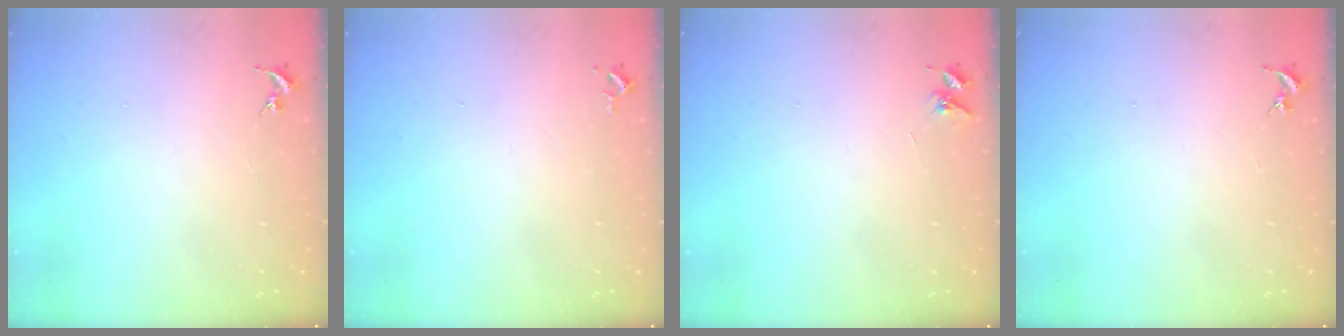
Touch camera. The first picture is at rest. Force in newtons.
{"total": 2.6, "press": 2.6, "slide": 0.4}
{"total": 3.6, "press": 3.6, "slide": 0.5}
{"total": 0.0}